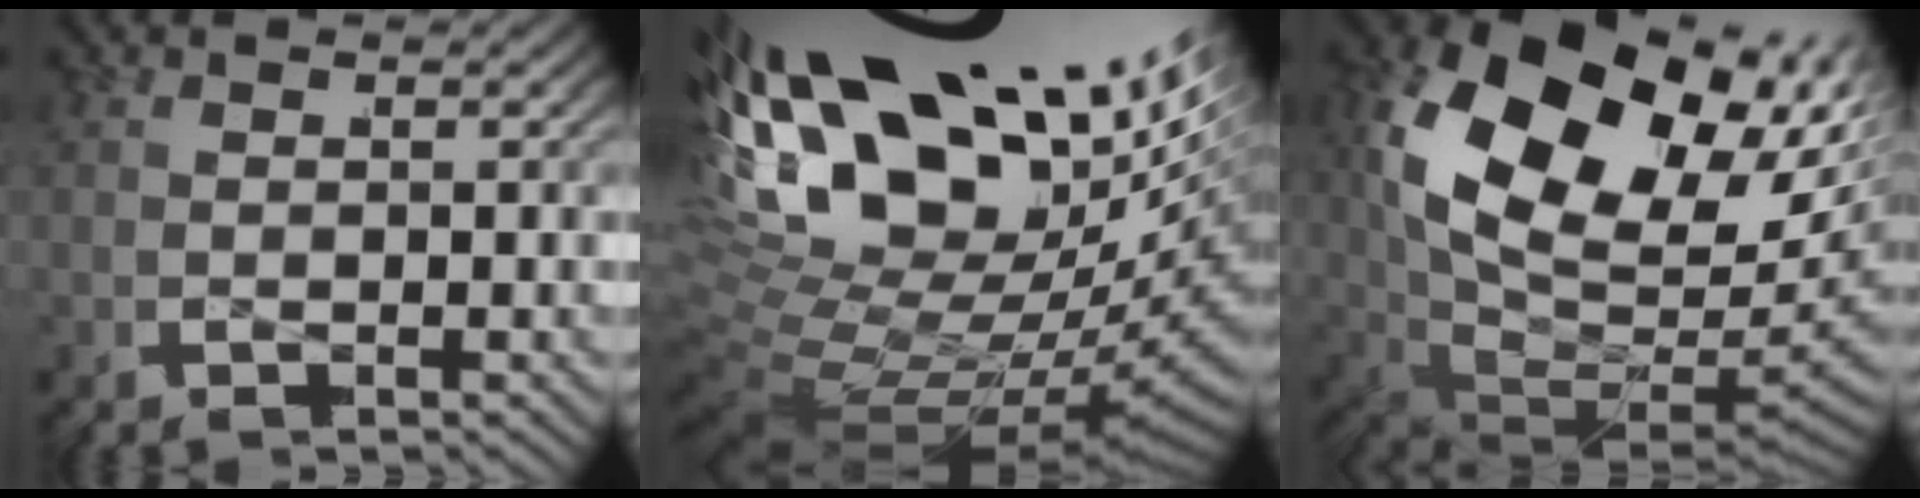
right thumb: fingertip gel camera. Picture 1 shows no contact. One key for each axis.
{"total": 23.2, "fx": 1.7, "fy": 14.5, "fz": 18.1, "tx": -0.304, "ty": -0.027, "tz": 0.037}
{"total": 22.4, "fx": 1.8, "fy": 14.7, "fz": 16.8, "tx": -0.326, "ty": -0.046, "tz": 0.049}